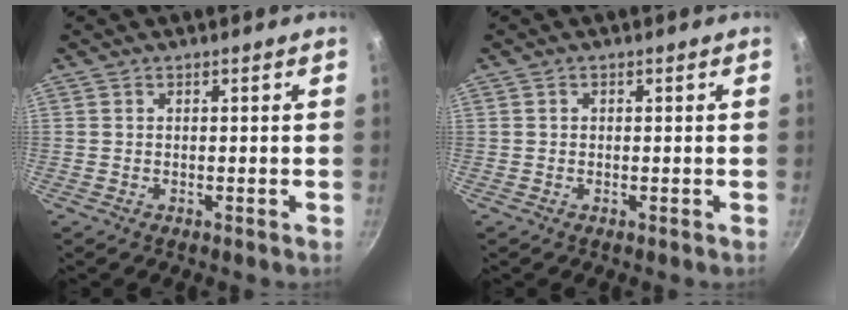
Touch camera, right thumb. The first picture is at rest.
{"total": 0.5, "force": [-0.1, 0.5, 0.2], "torque": [-0.003, 0.003, -0.001]}